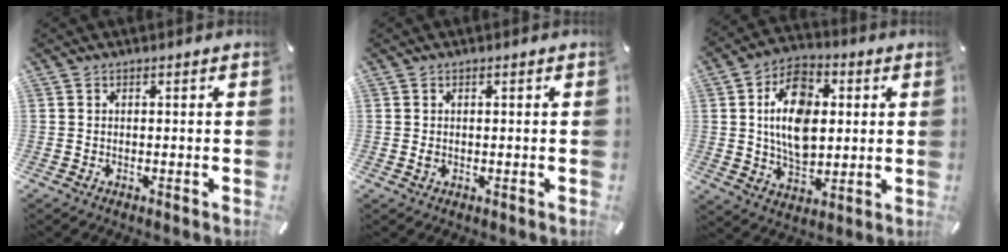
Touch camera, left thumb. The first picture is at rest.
{"total": 0.9, "force": [0.0, 0.5, 0.8], "torque": [-0.016, 0.001, -0.001]}
{"total": 15.2, "force": [2.2, 10.5, 10.9], "torque": [-0.203, 0.011, 0.037]}